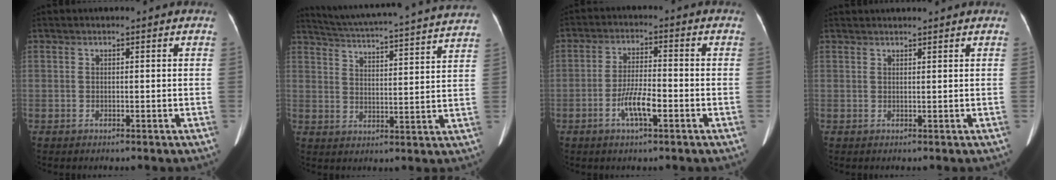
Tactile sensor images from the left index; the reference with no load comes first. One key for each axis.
{"total": 24.2, "fx": 22.6, "fy": -0.1, "fz": 8.7, "tx": -0.143, "ty": -0.043, "tz": 0.290}
{"total": 5.6, "fx": -2.8, "fy": 0.8, "fz": 4.7, "tx": -0.091, "ty": -0.008, "tz": -0.050}
{"total": 4.5, "fx": 4.3, "fy": 0.1, "fz": 1.4, "tx": -0.014, "ty": 0.020, "tz": 0.052}